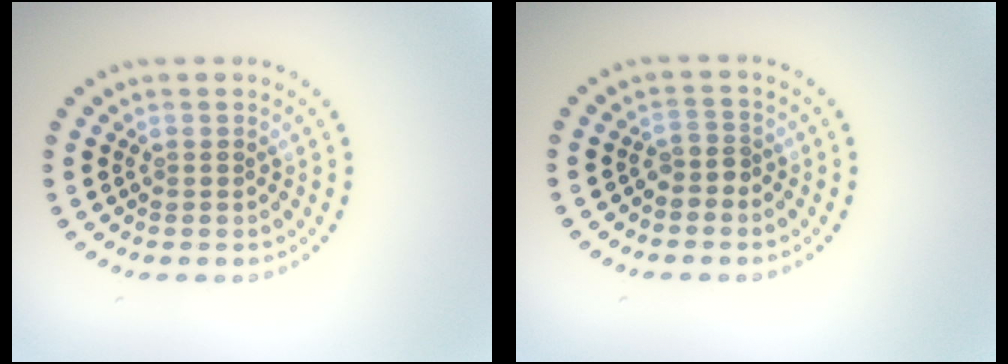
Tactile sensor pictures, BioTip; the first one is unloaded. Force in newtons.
{"total": 1.5, "press": 1.2, "slide": 0.9}